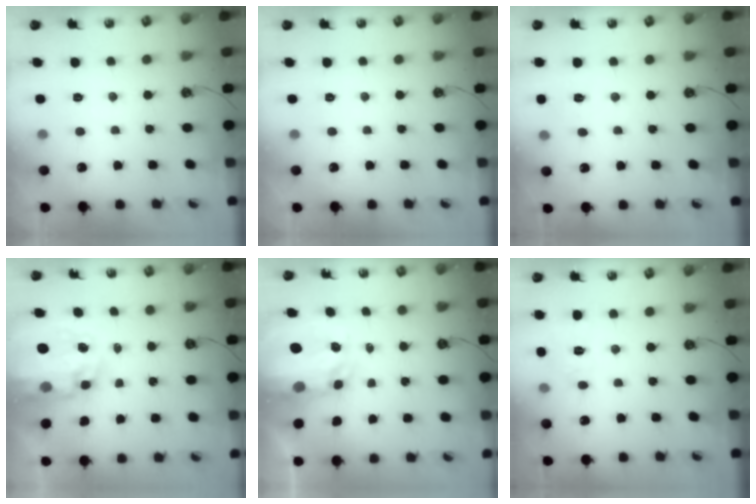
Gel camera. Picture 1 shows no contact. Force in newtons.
{"total": 0.0}
{"total": 5.0, "press": 4.9, "slide": 0.7}
{"total": 12.5, "press": 12.4, "slide": 0.9}
{"total": 6.5, "press": 6.5, "slide": 0.7}
{"total": 6.4, "press": 6.4, "slide": 0.5}